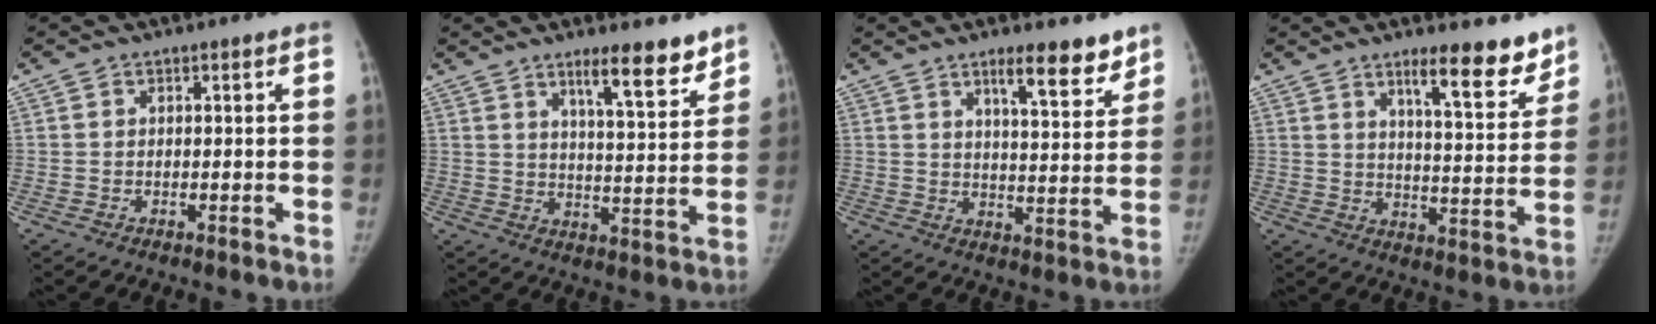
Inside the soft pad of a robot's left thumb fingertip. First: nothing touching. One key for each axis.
{"total": 10.4, "fx": 7.5, "fy": 2.2, "fz": 6.9, "tx": -0.081, "ty": -0.053, "tz": 0.115}
{"total": 9.9, "fx": 7.0, "fy": 2.5, "fz": 6.6, "tx": -0.069, "ty": -0.047, "tz": 0.104}
{"total": 12.4, "fx": 8.8, "fy": 3.1, "fz": 8.2, "tx": -0.079, "ty": -0.062, "tz": 0.131}